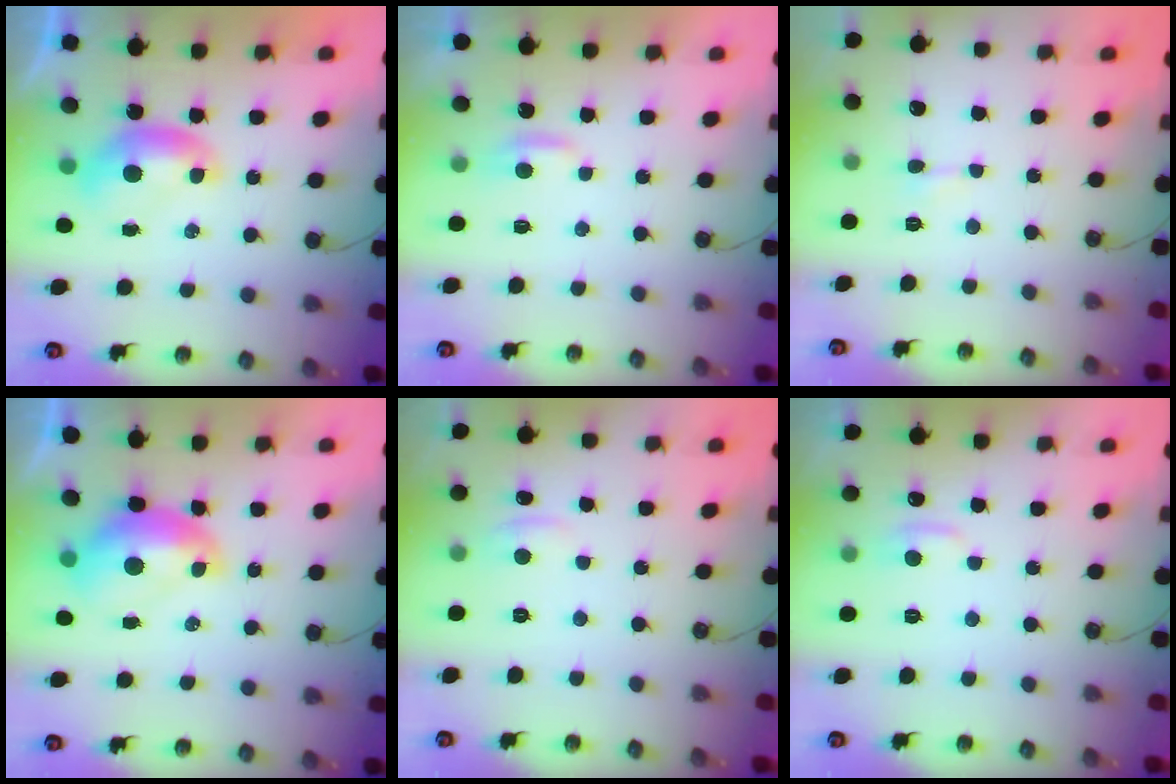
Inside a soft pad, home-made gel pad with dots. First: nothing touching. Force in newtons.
{"total": 2.2, "press": 2.2, "slide": 0.3}
{"total": 0.9, "press": 0.9, "slide": 0.3}
{"total": 2.4, "press": 2.3, "slide": 0.7}
{"total": 0.9, "press": 0.5, "slide": 0.7}
{"total": 1.0, "press": 0.4, "slide": 0.9}